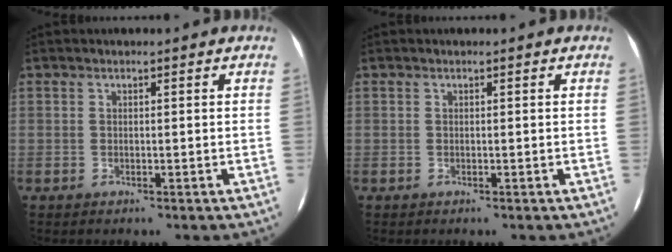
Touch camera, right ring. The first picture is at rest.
{"total": 0.0}